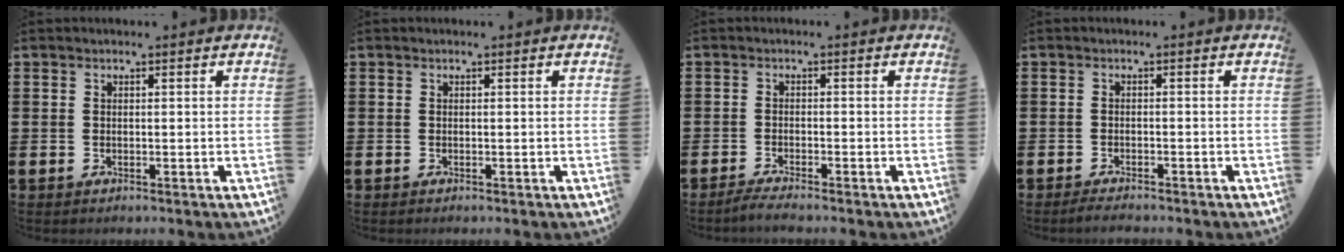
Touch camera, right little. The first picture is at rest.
{"total": 0.0}
{"total": 1.5, "force": [-1.2, -0.1, 0.8], "torque": [-0.012, -0.001, -0.023]}
{"total": 1.2, "force": [-1.2, 0.1, 0.4], "torque": [-0.009, 0.000, -0.023]}